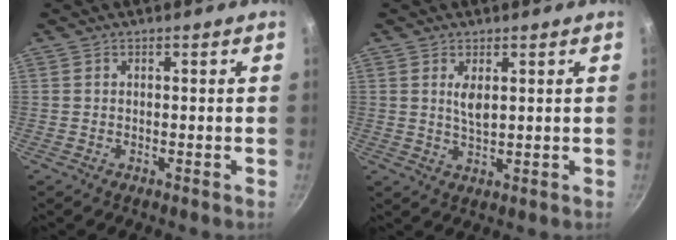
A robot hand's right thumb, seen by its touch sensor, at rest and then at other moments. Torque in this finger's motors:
{"motor_torque": [0.33, 0.28, 0.43, 0.42, 0.04]}